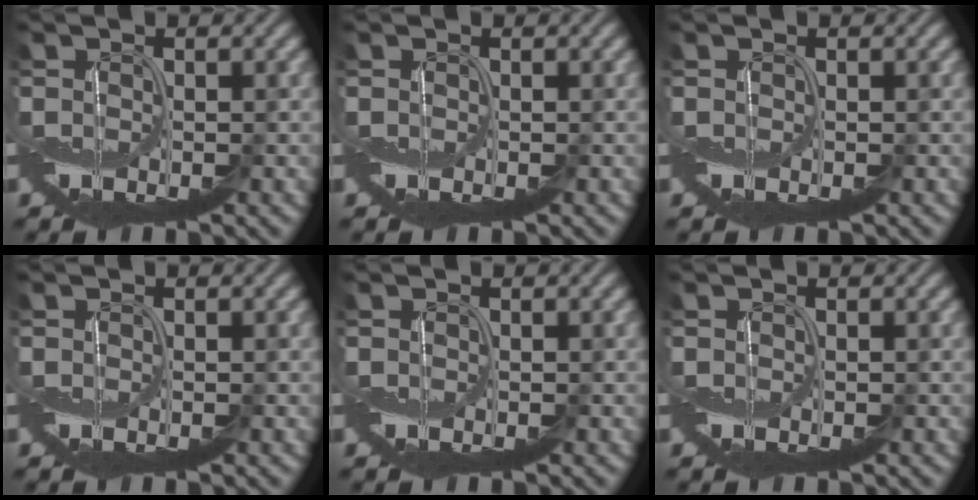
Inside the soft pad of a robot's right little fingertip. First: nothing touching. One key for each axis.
{"total": 0.0}
{"total": 0.0}
{"total": 0.0}
{"total": 0.0}
{"total": 0.0}